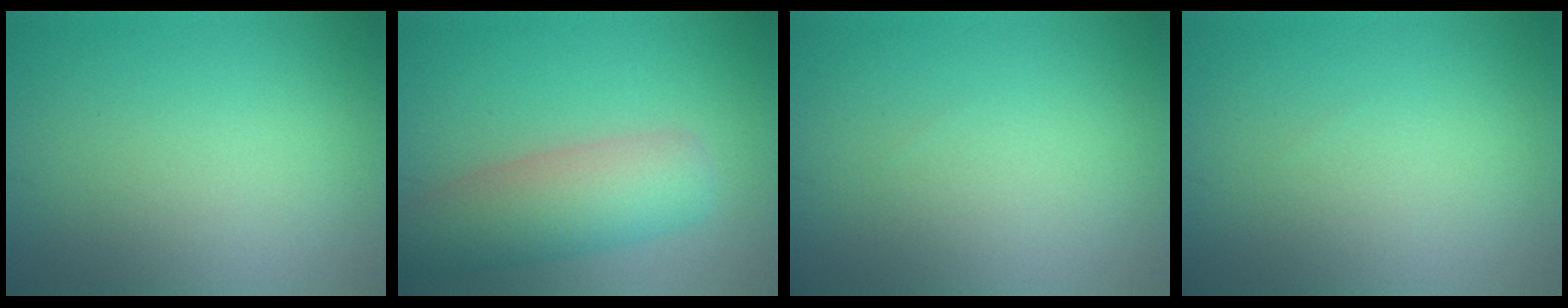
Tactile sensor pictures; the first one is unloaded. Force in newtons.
{"total": 6.2, "press": 6.2, "slide": 0.4}
{"total": 0.0}
{"total": 0.0}